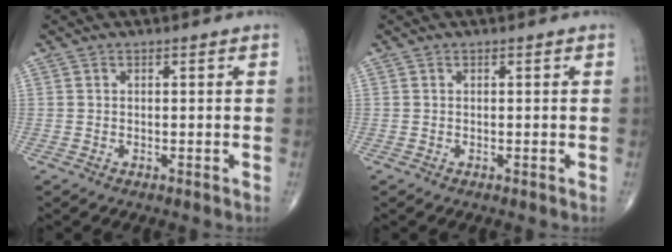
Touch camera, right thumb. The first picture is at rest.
{"total": 0.0}